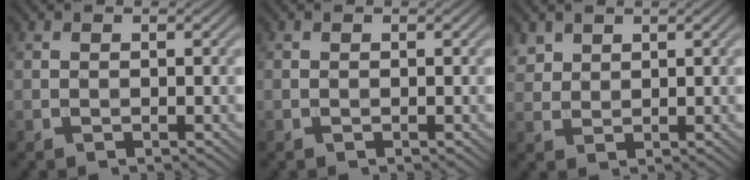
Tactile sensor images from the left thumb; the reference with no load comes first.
{"total": 0.0}
{"total": 2.3, "force": [1.8, 1.4, 0.7], "torque": [-0.022, 0.002, 0.042]}